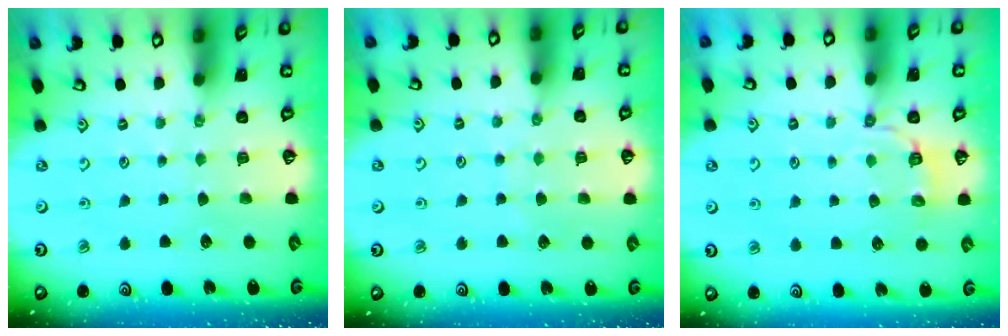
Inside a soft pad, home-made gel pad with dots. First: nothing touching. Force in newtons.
{"total": 4.0, "press": 3.9, "slide": 0.5}
{"total": 4.1, "press": 3.5, "slide": 2.1}